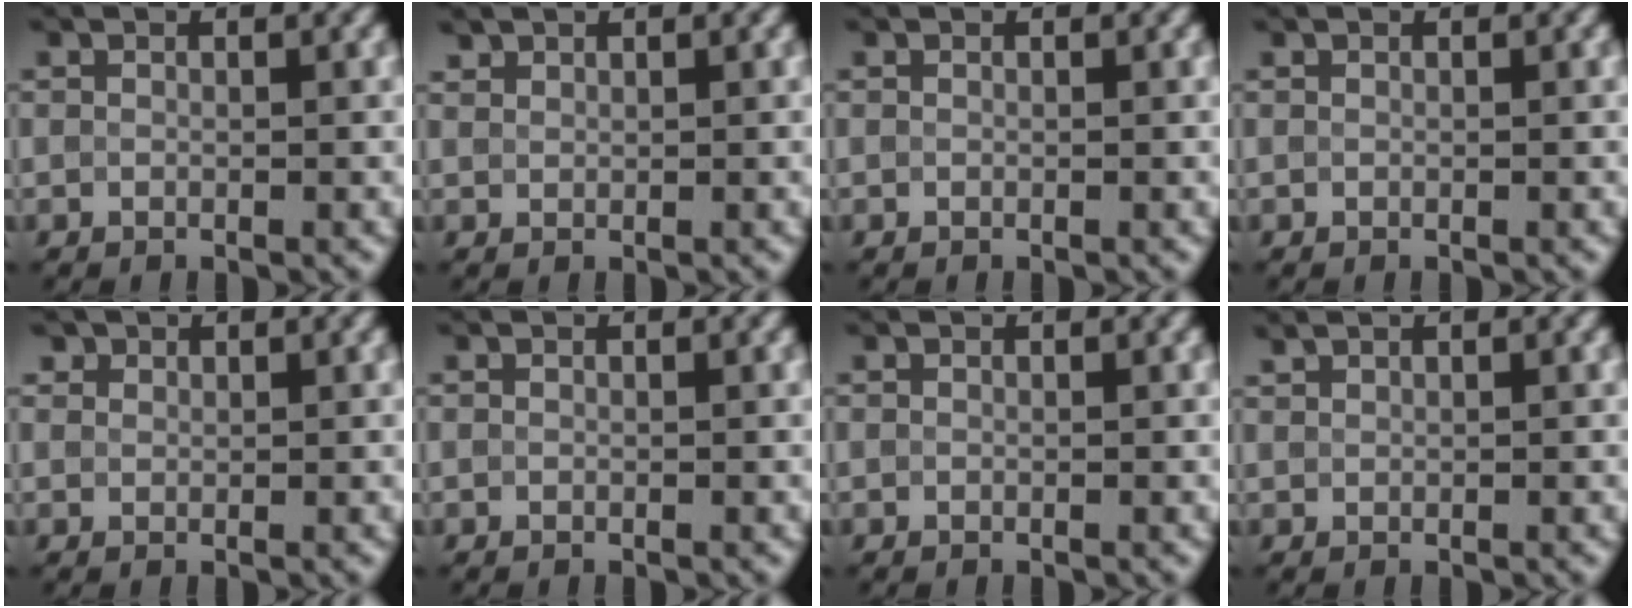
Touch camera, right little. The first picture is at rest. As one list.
[{"total": 1.0, "force": [1.0, 0.3, 0.0], "torque": [-0.003, 0.002, 0.026]}, {"total": 0.0}, {"total": 0.0}, {"total": 1.0, "force": [0.8, 0.7, 0.1], "torque": [-0.001, -0.001, 0.013]}, {"total": 0.0}, {"total": 0.0}, {"total": 0.7, "force": [0.7, 0.1, 0.1], "torque": [-0.001, 0.001, 0.019]}]